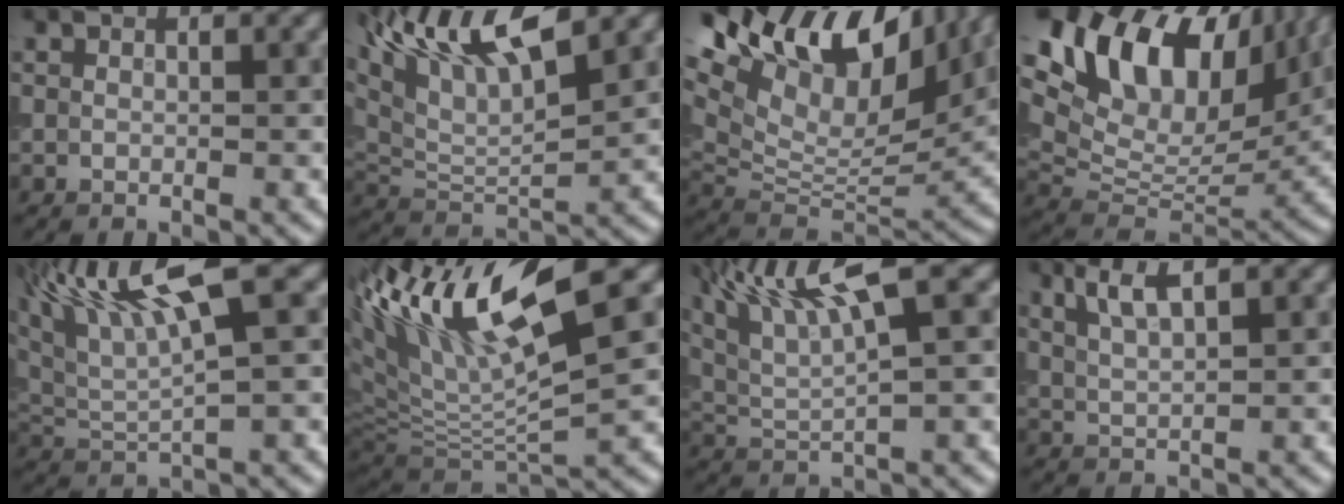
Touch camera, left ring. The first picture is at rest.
{"total": 10.7, "force": [6.3, 3.4, 8.0], "torque": [-0.158, 0.014, 0.115]}
{"total": 15.8, "force": [8.7, 7.5, 10.8], "torque": [-0.227, 0.044, 0.162]}
{"total": 17.5, "force": [9.2, 9.9, 11.1], "torque": [-0.207, 0.054, 0.170]}
{"total": 10.2, "force": [5.4, 2.2, 8.4], "torque": [-0.162, 0.026, 0.095]}
{"total": 13.4, "force": [5.2, 3.6, 11.8], "torque": [-0.222, 0.018, 0.095]}
{"total": 9.4, "force": [5.1, 1.9, 7.6], "torque": [-0.144, 0.020, 0.094]}
{"total": 2.8, "force": [1.9, 0.5, 2.0], "torque": [-0.040, 0.004, 0.040]}